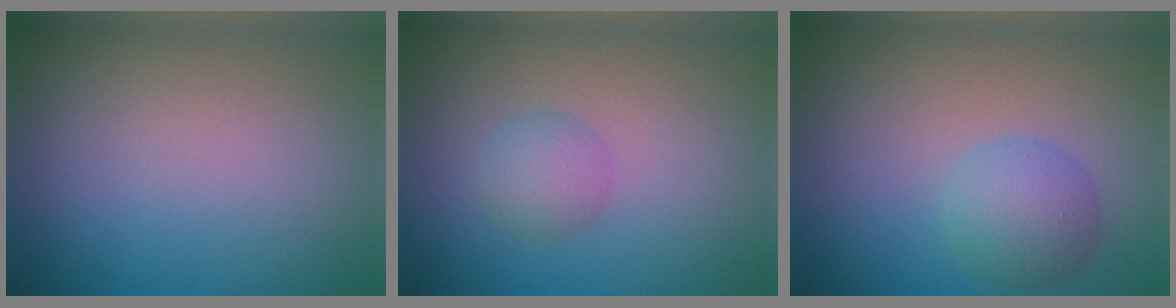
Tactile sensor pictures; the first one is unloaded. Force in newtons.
{"total": 2.1, "press": 2.1, "slide": 0.0}
{"total": 3.5, "press": 3.5, "slide": 0.2}